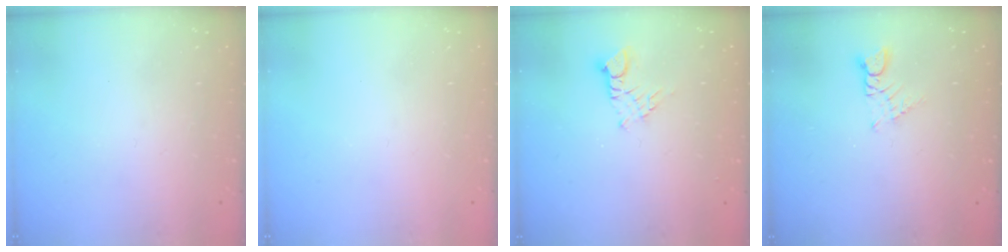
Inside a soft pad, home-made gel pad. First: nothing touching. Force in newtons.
{"total": 0.0}
{"total": 4.8, "press": 4.8, "slide": 0.4}
{"total": 2.9, "press": 2.9, "slide": 0.3}